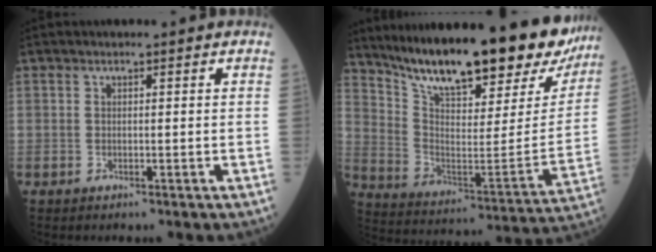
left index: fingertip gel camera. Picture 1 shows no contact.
{"total": 28.8, "force": [23.4, 6.8, 15.3], "torque": [-0.247, -0.049, 0.330]}